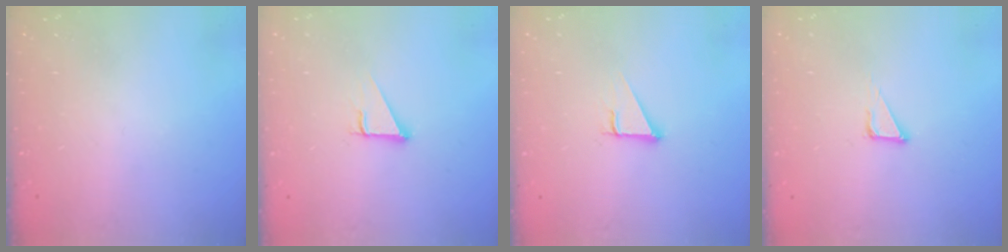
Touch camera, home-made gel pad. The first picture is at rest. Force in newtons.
{"total": 2.7, "press": 2.7, "slide": 0.0}
{"total": 2.8, "press": 2.8, "slide": 0.0}
{"total": 3.4, "press": 3.4, "slide": 0.2}